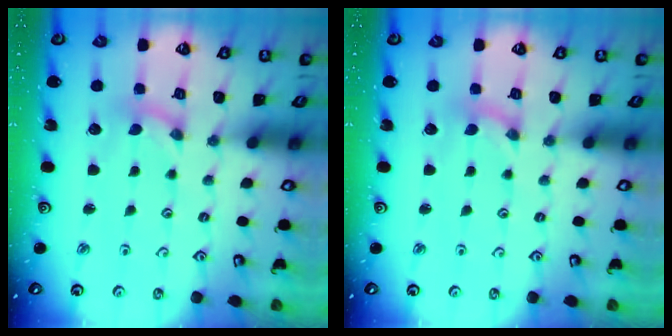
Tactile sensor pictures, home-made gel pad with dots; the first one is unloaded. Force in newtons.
{"total": 0.0}